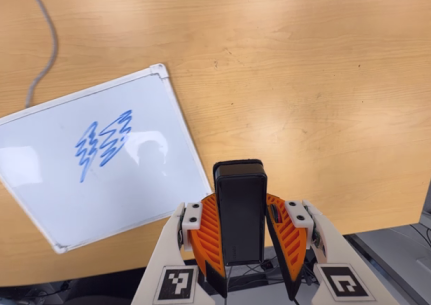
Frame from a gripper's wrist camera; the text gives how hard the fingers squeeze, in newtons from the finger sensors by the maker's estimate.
{"total": 6.4, "left": 6.0, "right": 6.8}